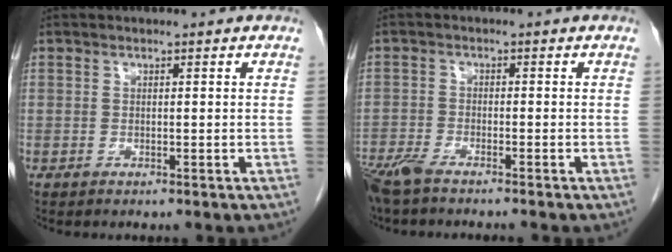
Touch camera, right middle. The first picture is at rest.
{"total": 5.4, "force": [-4.5, 0.7, 2.8], "torque": [-0.054, -0.013, -0.085]}